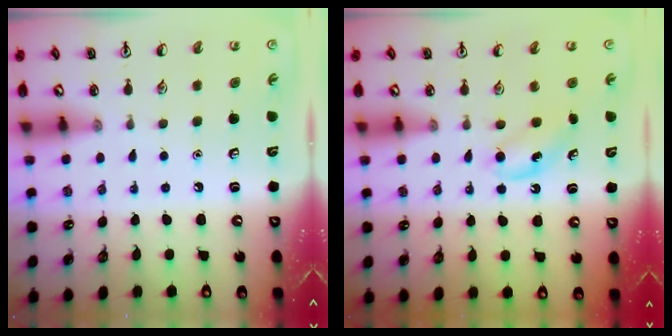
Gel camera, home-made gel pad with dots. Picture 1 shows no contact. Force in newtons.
{"total": 4.8, "press": 4.5, "slide": 1.5}